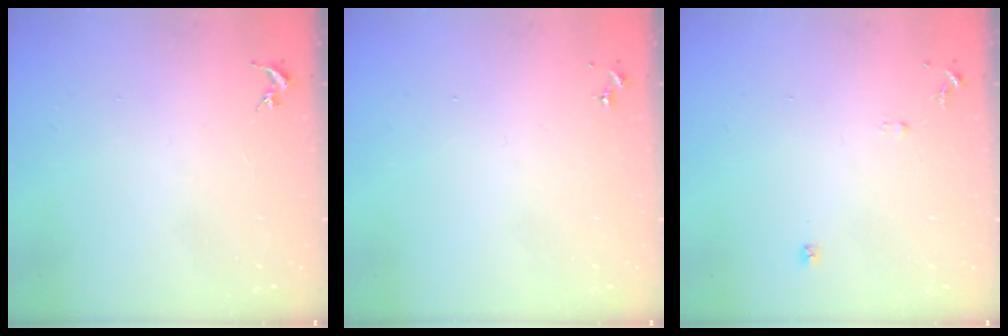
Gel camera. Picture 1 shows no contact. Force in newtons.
{"total": 0.0}
{"total": 5.6, "press": 5.5, "slide": 0.6}